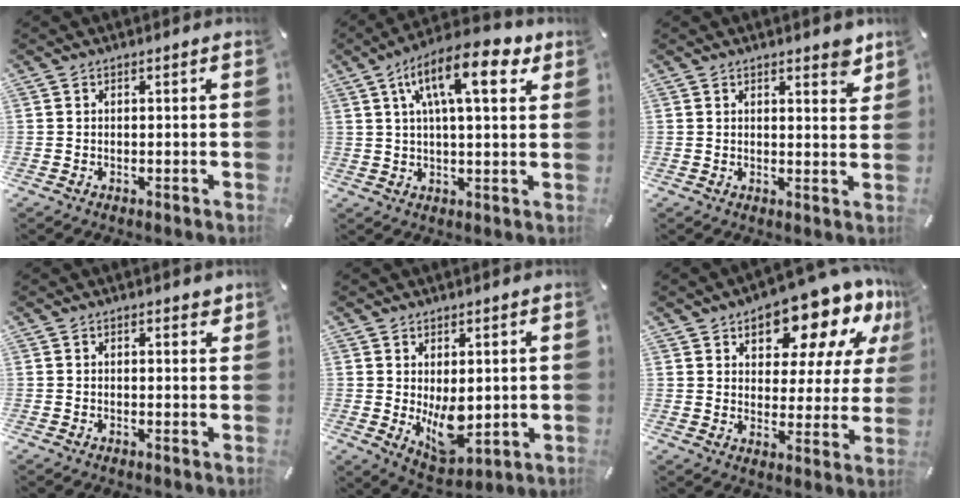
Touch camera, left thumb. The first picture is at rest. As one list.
[{"total": 15.1, "force": [6.5, 5.5, 12.5], "torque": [-0.205, -0.004, 0.104]}, {"total": 4.0, "force": [3.2, 1.5, 1.8], "torque": [-0.018, -0.019, 0.054]}, {"total": 1.4, "force": [1.0, 0.7, 0.8], "torque": [0.000, -0.005, 0.014]}, {"total": 9.2, "force": [0.4, 5.6, 7.3], "torque": [-0.106, -0.020, 0.014]}, {"total": 15.5, "force": [11.9, 6.8, 7.2], "torque": [-0.113, -0.090, 0.202]}]